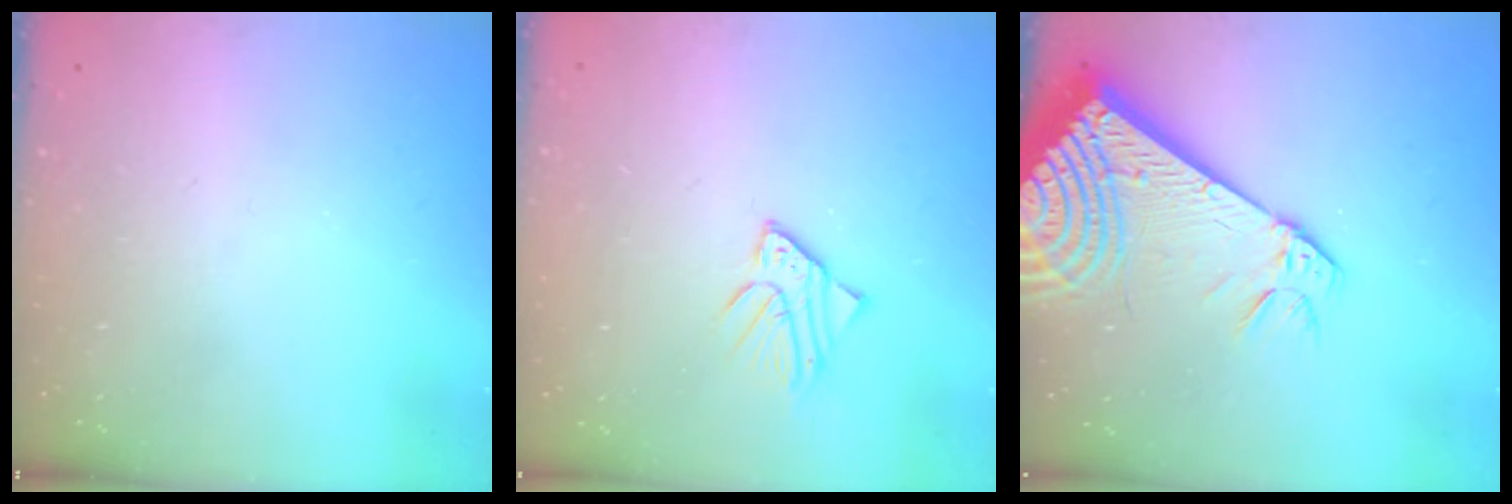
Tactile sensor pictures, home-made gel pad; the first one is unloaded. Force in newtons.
{"total": 4.3, "press": 4.2, "slide": 0.4}
{"total": 17.2, "press": 17.0, "slide": 2.3}